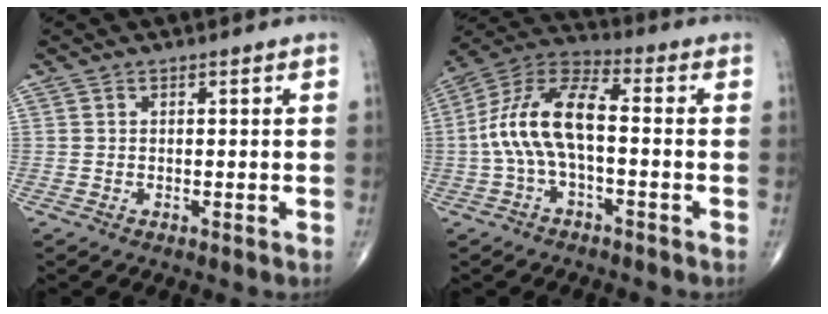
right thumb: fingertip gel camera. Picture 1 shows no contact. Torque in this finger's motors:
{"motor_torque": [0.35, 0.30, 1.38, -0.32, 0.45]}